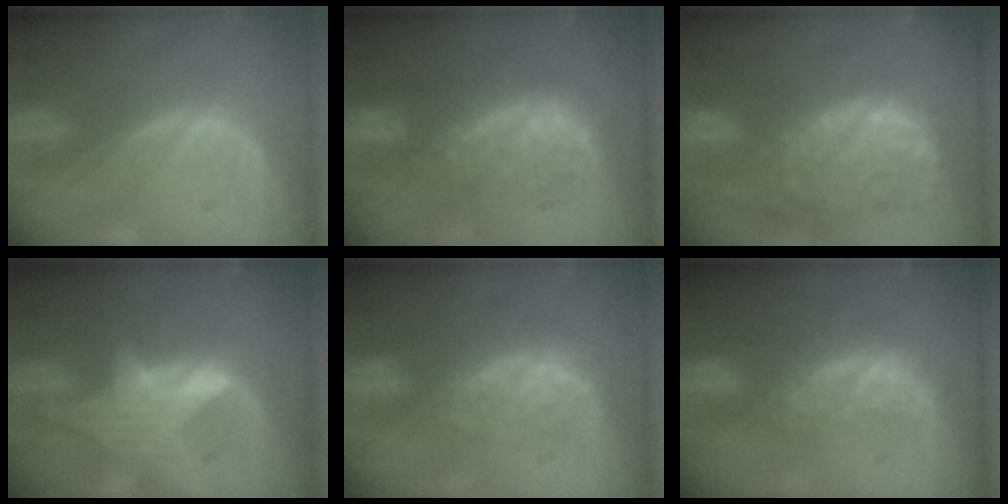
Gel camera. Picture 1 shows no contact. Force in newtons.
{"total": 8.7, "press": 8.6, "slide": 1.6}
{"total": 12.9, "press": 11.2, "slide": 6.5}
{"total": 6.1, "press": 6.1, "slide": 0.1}
{"total": 8.0, "press": 7.4, "slide": 3.1}
{"total": 7.9, "press": 6.9, "slide": 4.0}